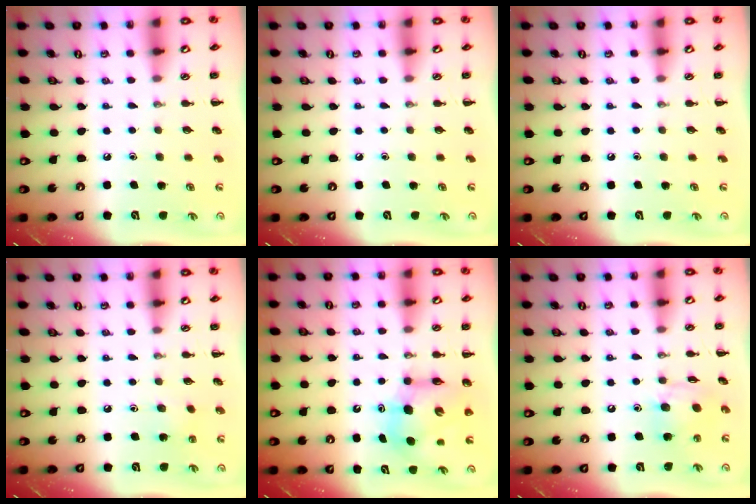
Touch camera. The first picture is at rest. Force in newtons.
{"total": 0.0}
{"total": 0.0}
{"total": 4.3, "press": 4.1, "slide": 1.3}
{"total": 8.6, "press": 8.2, "slide": 2.5}
{"total": 9.6, "press": 9.5, "slide": 1.0}